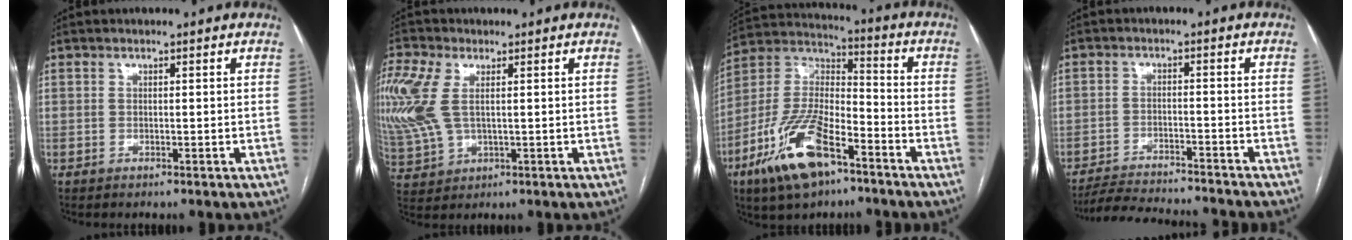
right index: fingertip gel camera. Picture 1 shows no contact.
{"total": 14.8, "force": [3.4, 8.3, 11.8], "torque": [-0.327, 0.008, 0.070]}
{"total": 16.4, "force": [-9.0, 6.1, 12.3], "torque": [-0.260, -0.003, -0.165]}
{"total": 13.5, "force": [-12.8, 0.9, 4.3], "torque": [-0.067, -0.008, -0.183]}